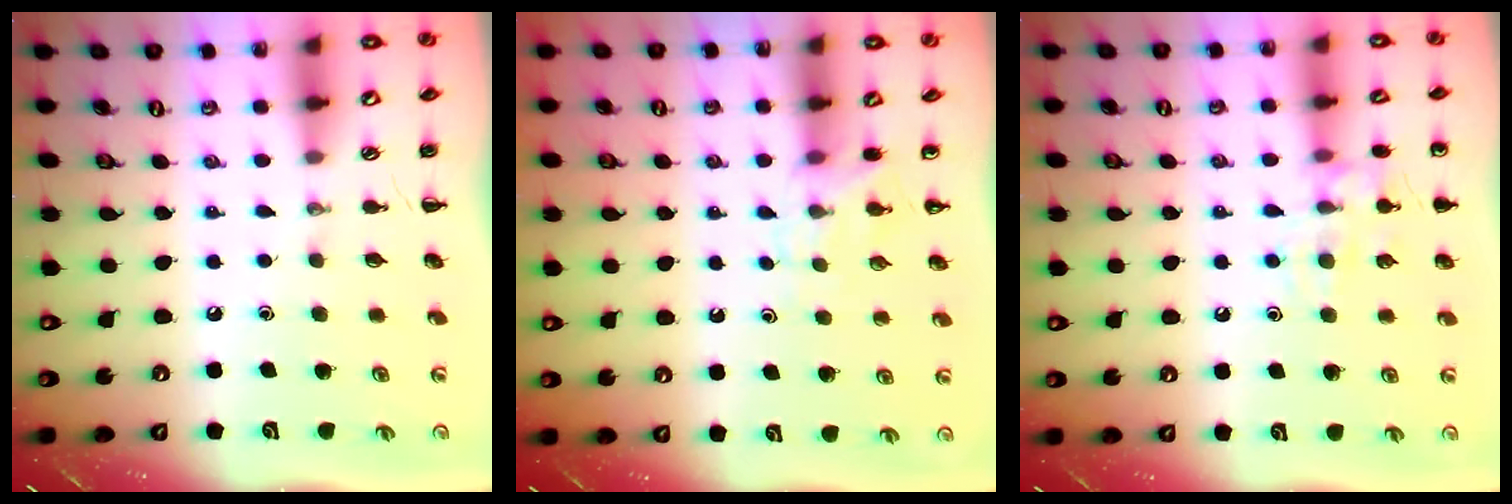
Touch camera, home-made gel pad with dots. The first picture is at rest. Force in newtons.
{"total": 4.8, "press": 4.6, "slide": 1.5}
{"total": 10.8, "press": 10.7, "slide": 1.4}